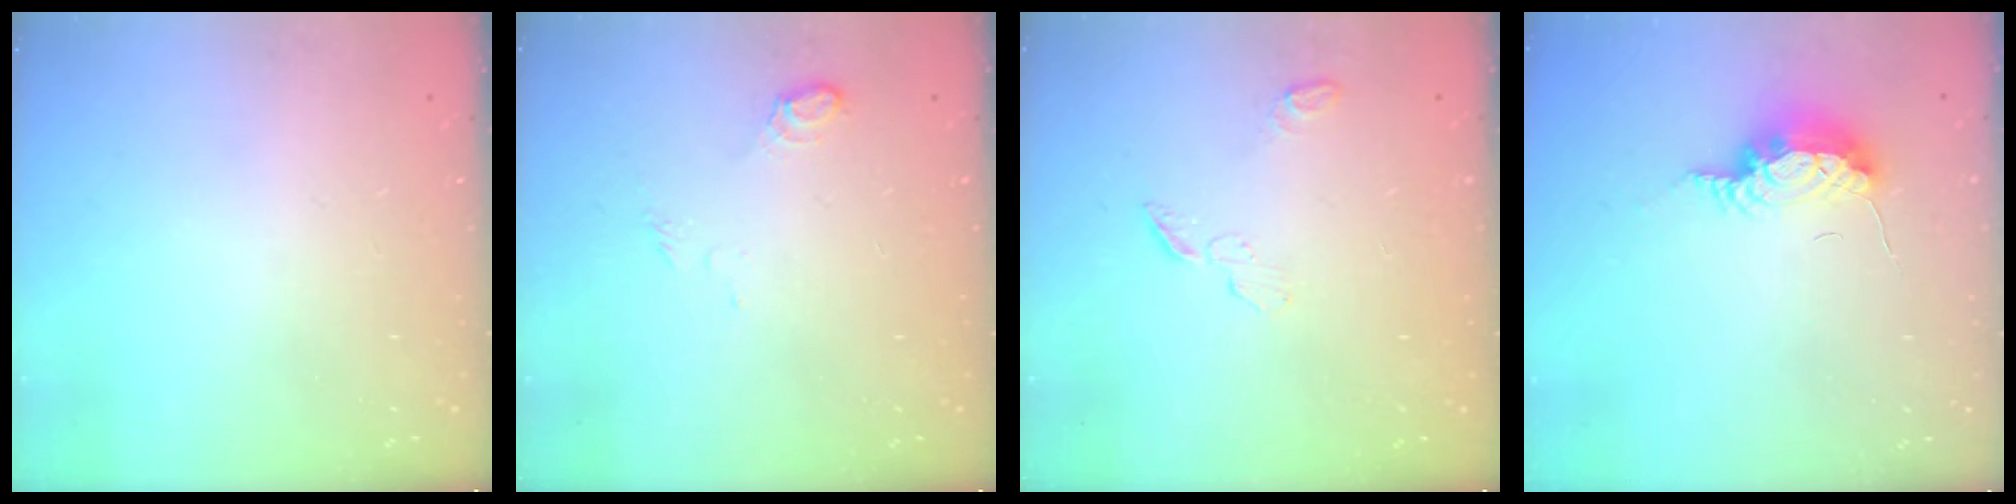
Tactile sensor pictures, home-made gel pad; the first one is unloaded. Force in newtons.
{"total": 4.8, "press": 4.8, "slide": 0.7}
{"total": 4.4, "press": 4.4, "slide": 0.5}
{"total": 12.0, "press": 9.0, "slide": 8.0}